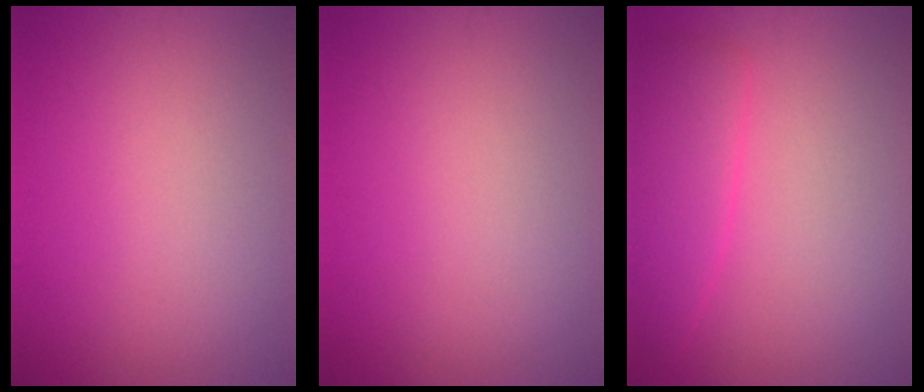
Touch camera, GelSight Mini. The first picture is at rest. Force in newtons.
{"total": 0.0}
{"total": 3.2, "press": 3.2, "slide": 0.1}